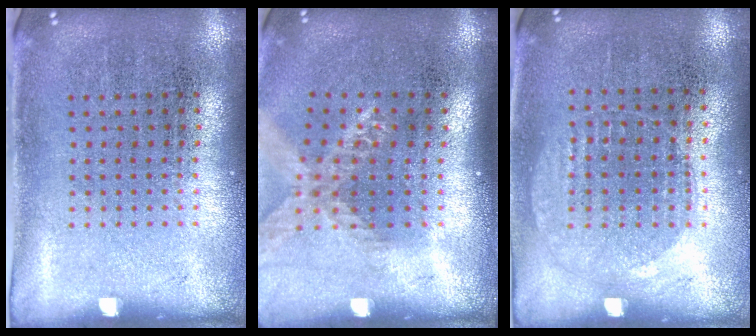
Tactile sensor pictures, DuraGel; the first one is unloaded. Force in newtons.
{"total": 1.6, "press": 1.4, "slide": 0.9}
{"total": 1.0, "press": 0.9, "slide": 0.4}